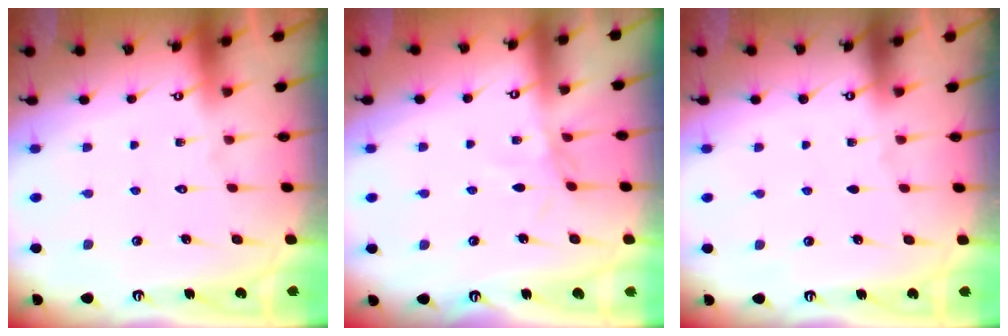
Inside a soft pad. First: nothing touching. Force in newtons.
{"total": 2.2, "press": 2.1, "slide": 0.5}
{"total": 0.0}